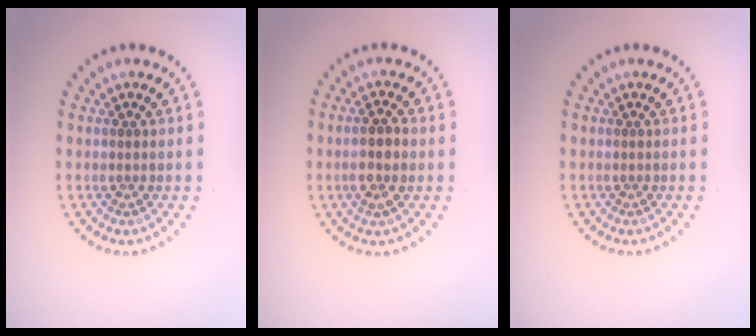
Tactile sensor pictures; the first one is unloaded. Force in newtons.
{"total": 2.6, "press": 2.4, "slide": 0.7}
{"total": 0.0}